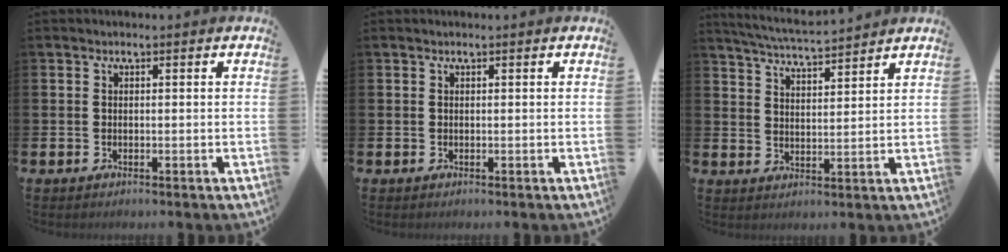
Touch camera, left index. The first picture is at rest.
{"total": 0.0}
{"total": 5.2, "force": [5.2, -0.1, 0.8], "torque": [-0.036, -0.030, 0.092]}